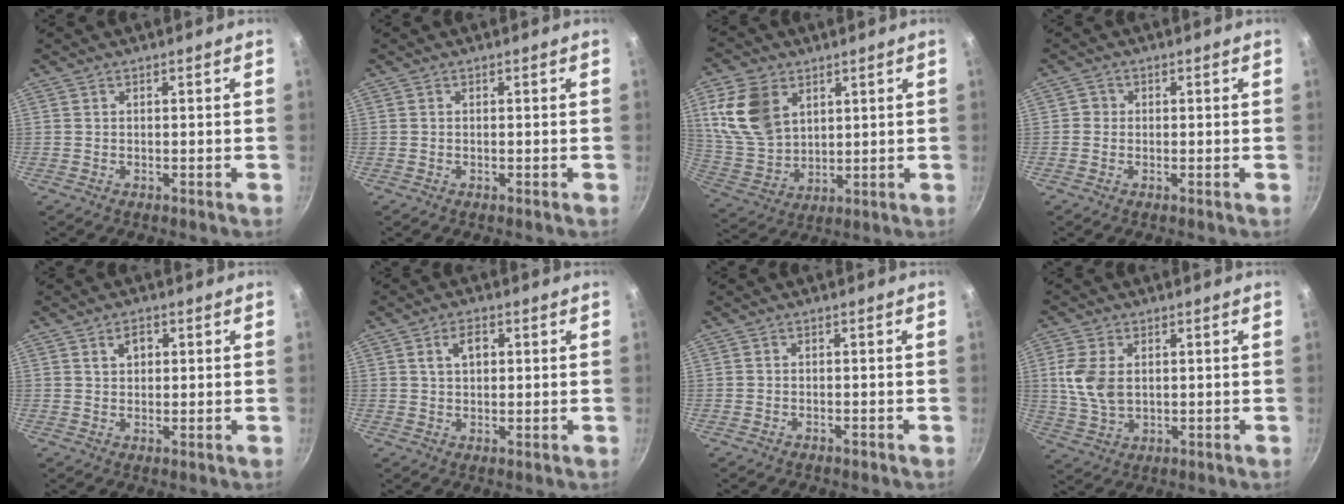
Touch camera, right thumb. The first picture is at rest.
{"total": 0.0}
{"total": 14.1, "force": [5.3, 9.8, 8.6], "torque": [-0.153, -0.020, 0.118]}
{"total": 1.4, "force": [-0.3, 1.4, 0.3], "torque": [0.003, 0.004, -0.009]}
{"total": 3.2, "force": [1.2, 2.2, 2.0], "torque": [-0.020, -0.001, 0.019]}
{"total": 4.4, "force": [1.4, 2.7, 3.2], "torque": [-0.044, 0.003, 0.022]}
{"total": 0.8, "force": [-0.6, 0.4, 0.3], "torque": [-0.007, 0.005, -0.009]}
{"total": 8.2, "force": [1.3, 5.3, 6.1], "torque": [-0.124, -0.009, 0.030]}